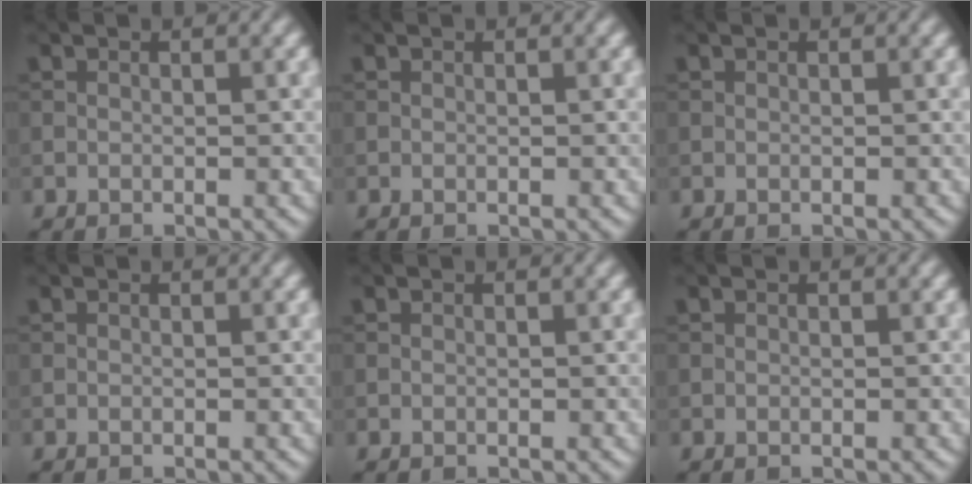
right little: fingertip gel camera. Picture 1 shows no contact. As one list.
[{"total": 0.0}, {"total": 0.0}, {"total": 0.0}, {"total": 0.0}, {"total": 0.0}]